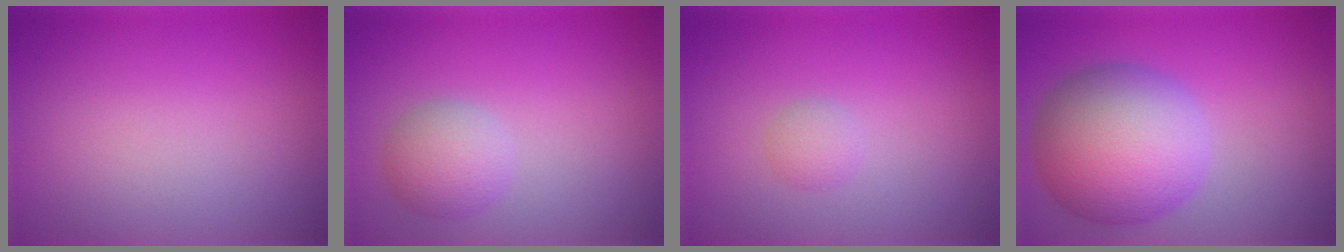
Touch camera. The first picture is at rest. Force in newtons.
{"total": 2.8, "press": 2.8, "slide": 0.1}
{"total": 1.1, "press": 1.1, "slide": 0.0}
{"total": 9.4, "press": 9.4, "slide": 0.2}